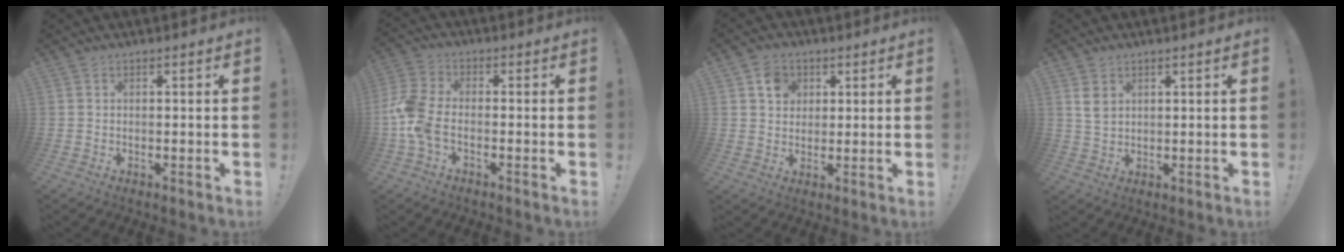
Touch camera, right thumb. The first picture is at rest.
{"total": 10.0, "force": [-2.9, 5.8, 7.6], "torque": [-0.177, 0.006, -0.048]}
{"total": 6.7, "force": [2.7, 5.8, 2.0], "torque": [-0.024, -0.005, 0.050]}
{"total": 4.4, "force": [1.9, 3.3, 2.3], "torque": [-0.028, -0.005, 0.036]}